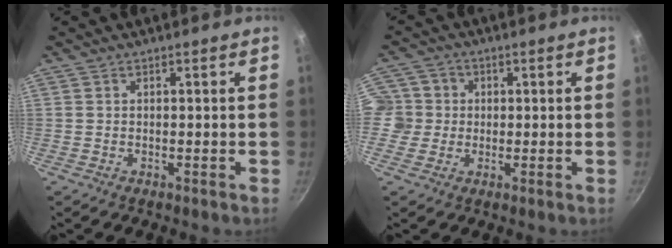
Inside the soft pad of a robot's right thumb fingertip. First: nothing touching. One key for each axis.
{"total": 6.2, "fx": 0.2, "fy": 6.0, "fz": 1.4, "tx": 0.011, "ty": 0.006, "tz": -0.011}